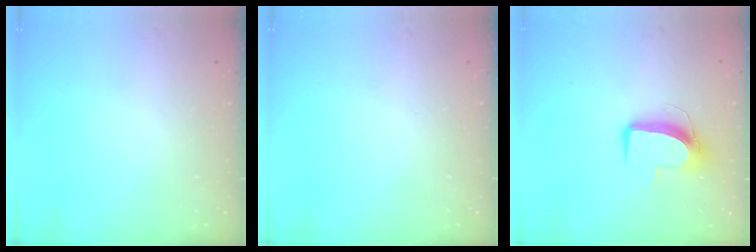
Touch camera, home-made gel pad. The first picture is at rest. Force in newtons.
{"total": 0.0}
{"total": 10.1, "press": 10.1, "slide": 0.2}